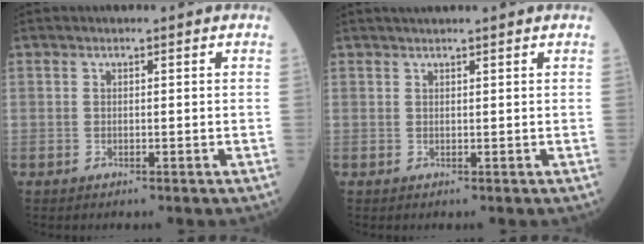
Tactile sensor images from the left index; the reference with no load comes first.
{"total": 2.8, "force": [2.5, -0.4, 1.3], "torque": [-0.012, 0.022, 0.038]}